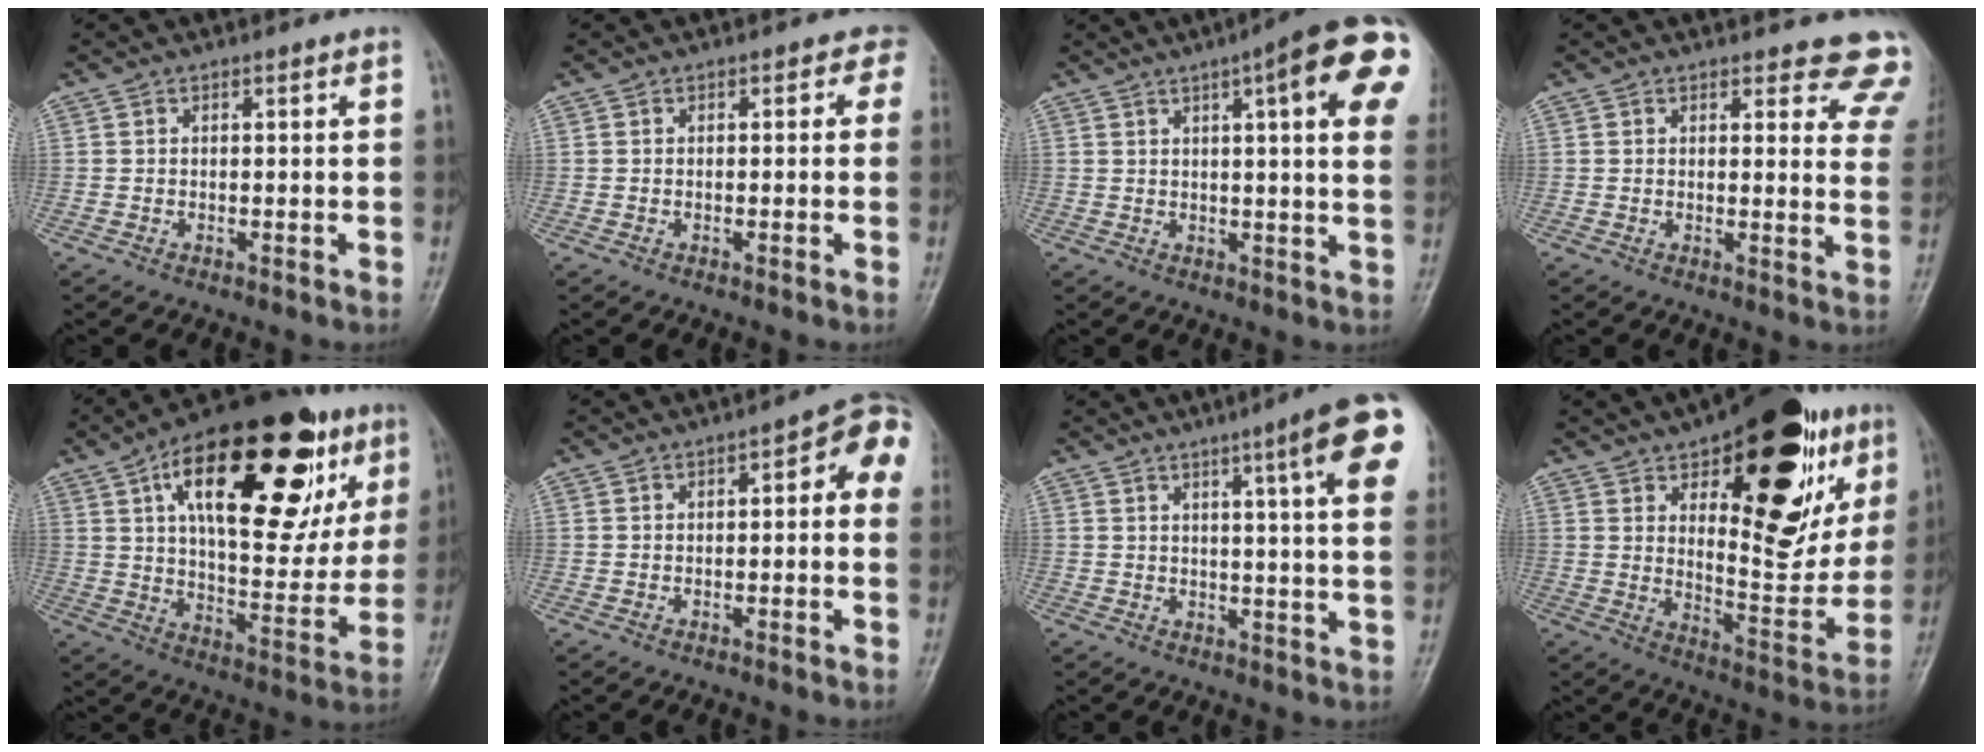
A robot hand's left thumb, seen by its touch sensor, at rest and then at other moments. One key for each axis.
{"total": 1.5, "fx": 0.3, "fy": 1.3, "fz": 0.7, "tx": 0.025, "ty": 0.007, "tz": -0.011}
{"total": 18.2, "fx": 6.7, "fy": 3.4, "fz": 16.6, "tx": -0.205, "ty": 0.001, "tz": 0.075}
{"total": 11.0, "fx": 10.0, "fy": 3.5, "fz": 3.0, "tx": 0.025, "ty": -0.062, "tz": 0.080}
{"total": 31.1, "fx": 13.2, "fy": 13.2, "fz": 24.8, "tx": -0.335, "ty": -0.001, "tz": 0.204}
{"total": 7.5, "fx": 1.4, "fy": 3.0, "fz": 6.8, "tx": -0.058, "ty": 0.026, "tz": 0.005}
{"total": 15.3, "fx": 6.8, "fy": 1.6, "fz": 13.7, "tx": -0.160, "ty": -0.018, "tz": 0.077}
{"total": 26.8, "fx": 11.9, "fy": 11.6, "fz": 21.0, "tx": -0.240, "ty": -0.037, "tz": 0.177}